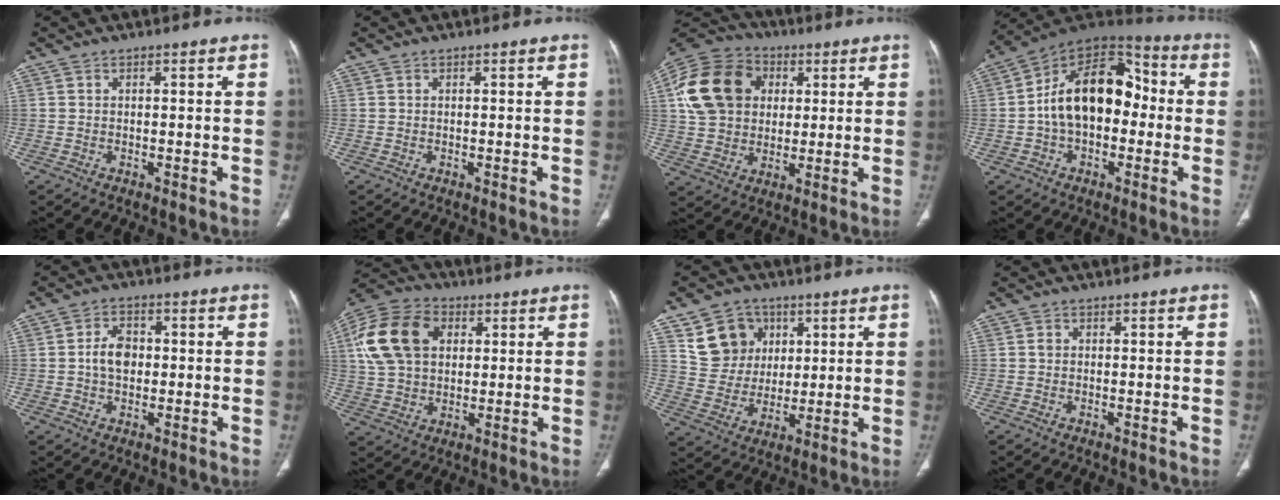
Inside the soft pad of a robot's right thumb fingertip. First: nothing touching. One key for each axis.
{"total": 0.0}
{"total": 18.9, "fx": 4.4, "fy": 14.9, "fz": 10.8, "tx": -0.206, "ty": 0.019, "tz": 0.077}
{"total": 18.3, "fx": -0.5, "fy": 11.8, "fz": 14.0, "tx": -0.199, "ty": 0.048, "tz": -0.019}
{"total": 5.5, "fx": 0.1, "fy": 3.9, "fz": 3.8, "tx": -0.058, "ty": 0.010, "tz": -0.003}
{"total": 16.8, "fx": 4.4, "fy": 11.9, "fz": 11.0, "tx": -0.206, "ty": 0.014, "tz": 0.079}
{"total": 11.4, "fx": 5.1, "fy": 9.6, "fz": 3.5, "tx": -0.028, "ty": -0.014, "tz": 0.100}
{"total": 0.6, "fx": 0.1, "fy": 0.5, "fz": 0.3, "tx": -0.002, "ty": 0.001, "tz": 0.000}